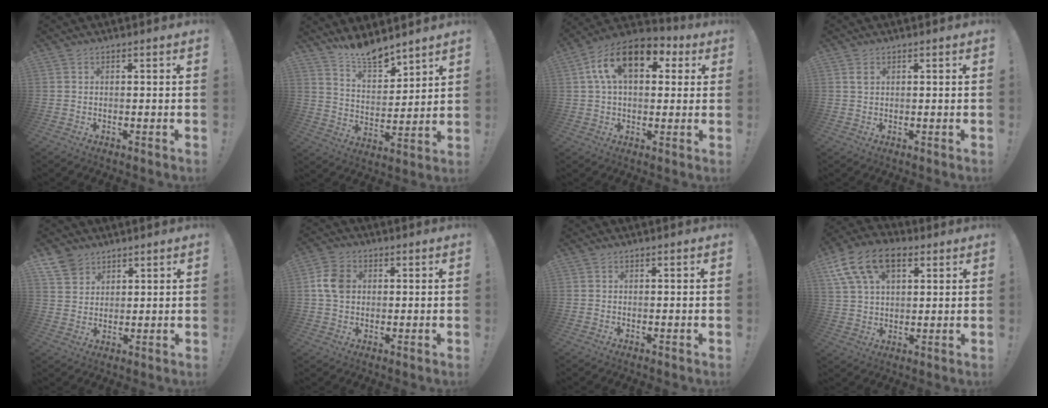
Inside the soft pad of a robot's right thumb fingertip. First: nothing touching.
{"total": 10.2, "force": [9.3, 2.9, 3.1], "torque": [-0.062, -0.075, 0.175]}
{"total": 16.4, "force": [6.1, 9.3, 12.1], "torque": [-0.211, -0.005, 0.107]}
{"total": 1.3, "force": [0.7, 0.8, 0.6], "torque": [-0.005, -0.004, 0.012]}
{"total": 7.1, "force": [5.0, 4.8, 1.5], "torque": [-0.031, -0.029, 0.098]}
{"total": 8.1, "force": [1.2, 6.3, 4.9], "torque": [-0.090, 0.010, 0.025]}
{"total": 0.0}
{"total": 15.2, "force": [7.2, 9.4, 9.5], "torque": [-0.174, -0.025, 0.132]}